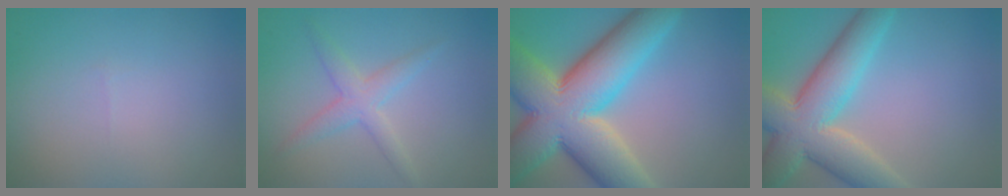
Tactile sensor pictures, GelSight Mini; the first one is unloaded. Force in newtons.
{"total": 2.6, "press": 2.6, "slide": 0.1}
{"total": 14.6, "press": 14.5, "slide": 0.7}
{"total": 8.6, "press": 8.6, "slide": 0.5}